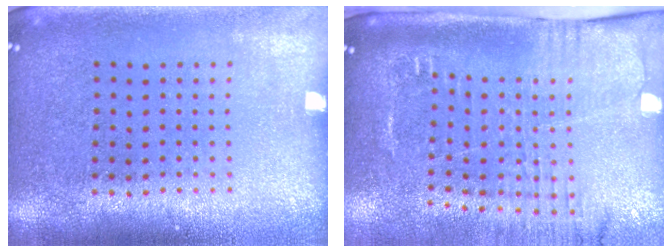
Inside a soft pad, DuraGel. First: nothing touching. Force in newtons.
{"total": 2.8, "press": 2.1, "slide": 1.7}